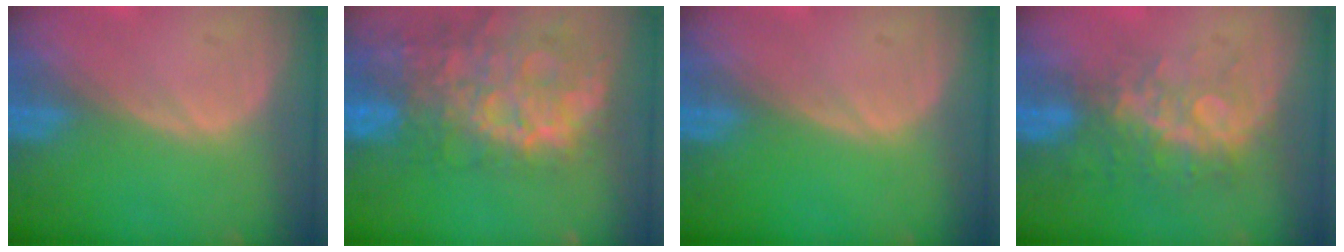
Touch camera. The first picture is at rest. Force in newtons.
{"total": 13.7, "press": 11.2, "slide": 7.9}
{"total": 0.0}
{"total": 8.4, "press": 7.1, "slide": 4.5}